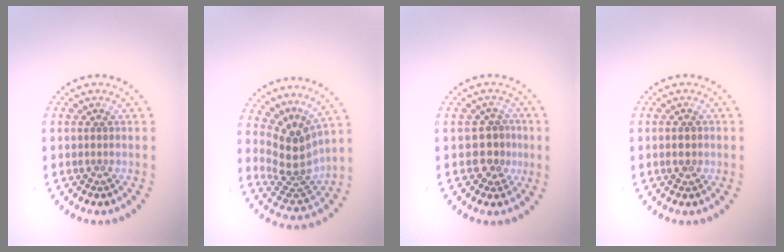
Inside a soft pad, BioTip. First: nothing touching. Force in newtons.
{"total": 3.9, "press": 2.9, "slide": 2.6}
{"total": 2.4, "press": 2.1, "slide": 1.1}
{"total": 1.5, "press": 1.5, "slide": 0.0}